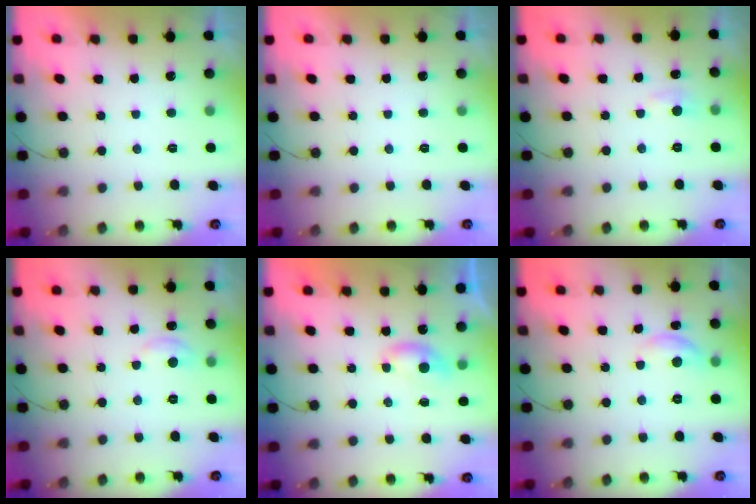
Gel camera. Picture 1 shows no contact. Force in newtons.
{"total": 0.0}
{"total": 4.5, "press": 4.4, "slide": 0.5}
{"total": 4.0, "press": 4.0, "slide": 0.5}
{"total": 4.5, "press": 4.5, "slide": 0.4}
{"total": 6.9, "press": 6.9, "slide": 0.5}